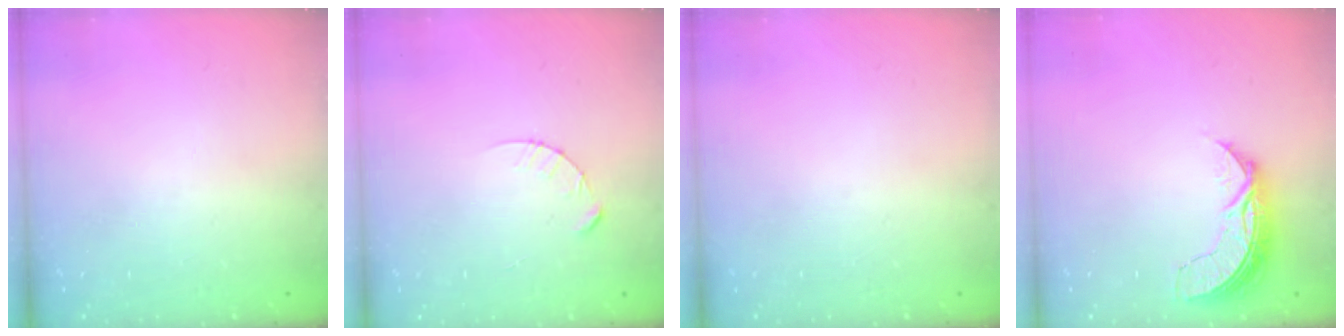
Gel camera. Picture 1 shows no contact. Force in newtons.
{"total": 3.1, "press": 3.1, "slide": 0.3}
{"total": 0.0}
{"total": 7.2, "press": 7.2, "slide": 0.5}